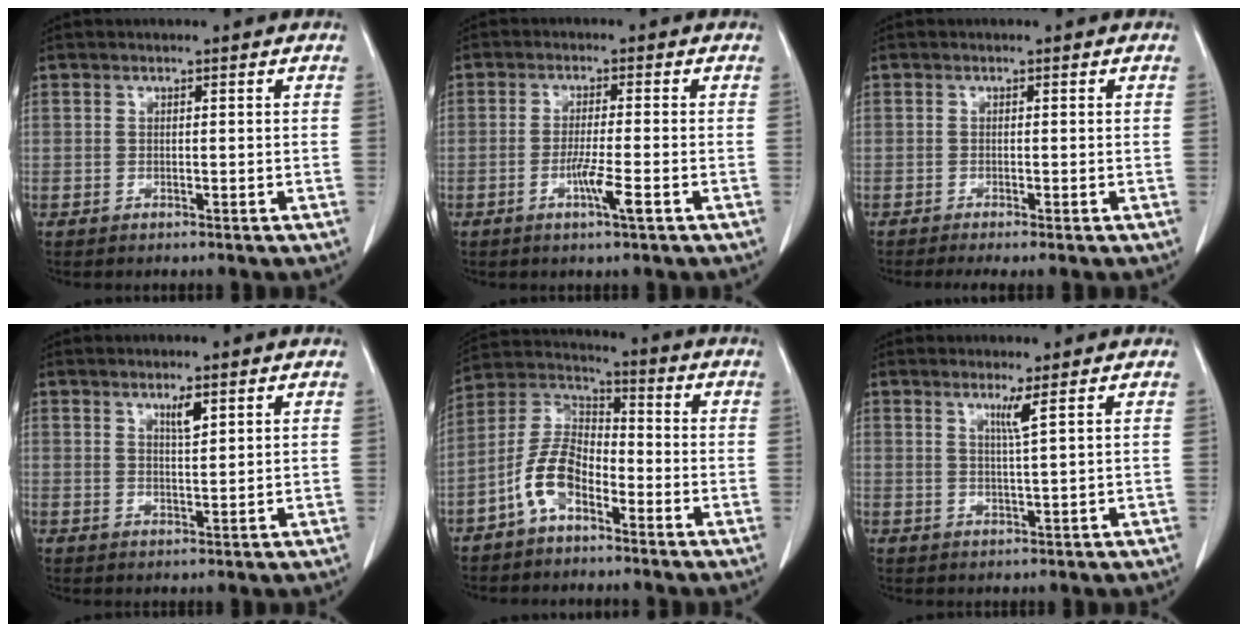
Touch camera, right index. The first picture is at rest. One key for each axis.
{"total": 2.4, "fx": -1.0, "fy": -0.1, "fz": 2.2, "tx": -0.042, "ty": -0.003, "tz": -0.018}
{"total": 2.7, "fx": -2.1, "fy": -0.1, "fz": 1.7, "tx": -0.024, "ty": -0.007, "tz": -0.034}
{"total": 2.4, "fx": 1.5, "fy": 0.2, "fz": 1.9, "tx": -0.035, "ty": -0.003, "tz": 0.027}
{"total": 7.7, "fx": -3.7, "fy": 3.8, "fz": 5.6, "tx": -0.129, "ty": 0.016, "tz": -0.077}
{"total": 2.4, "fx": 1.3, "fy": -1.0, "fz": 1.7, "tx": -0.035, "ty": -0.013, "tz": 0.027}